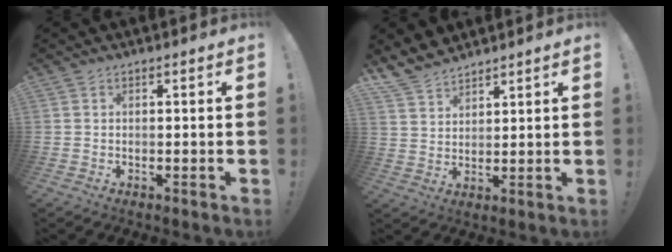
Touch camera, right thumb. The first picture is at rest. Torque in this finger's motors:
{"motor_torque": [0.40, 2.30, 0.25, 0.11, 0.28]}